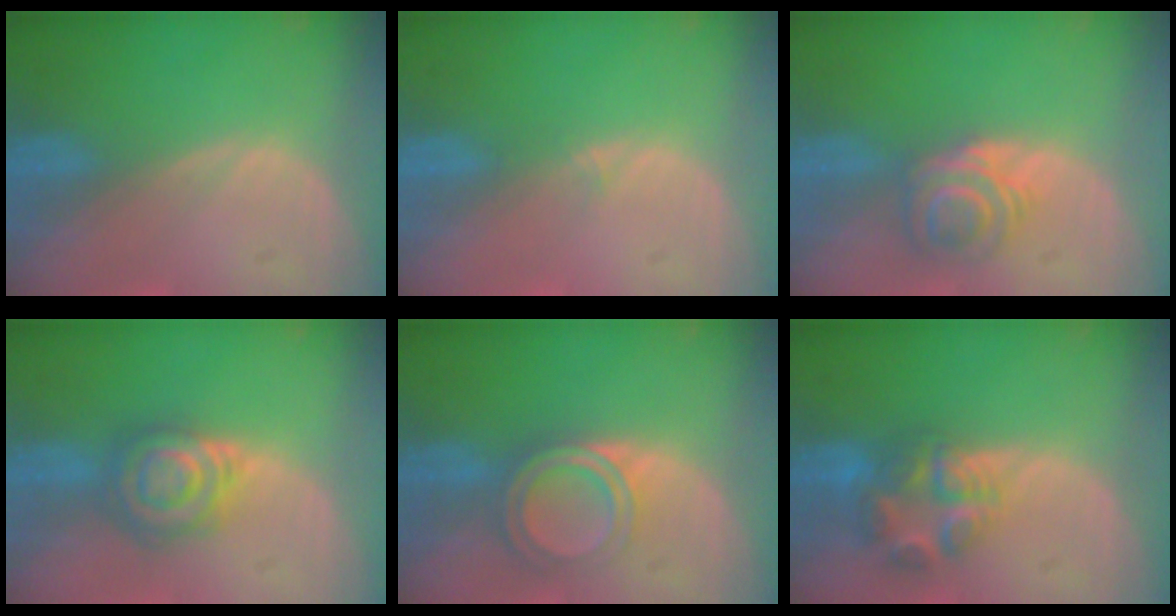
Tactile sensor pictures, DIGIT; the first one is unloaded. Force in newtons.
{"total": 0.9, "press": 0.5, "slide": 0.7}
{"total": 6.1, "press": 5.2, "slide": 3.2}
{"total": 6.7, "press": 6.3, "slide": 2.1}
{"total": 6.0, "press": 5.2, "slide": 3.0}
{"total": 6.9, "press": 6.5, "slide": 2.2}